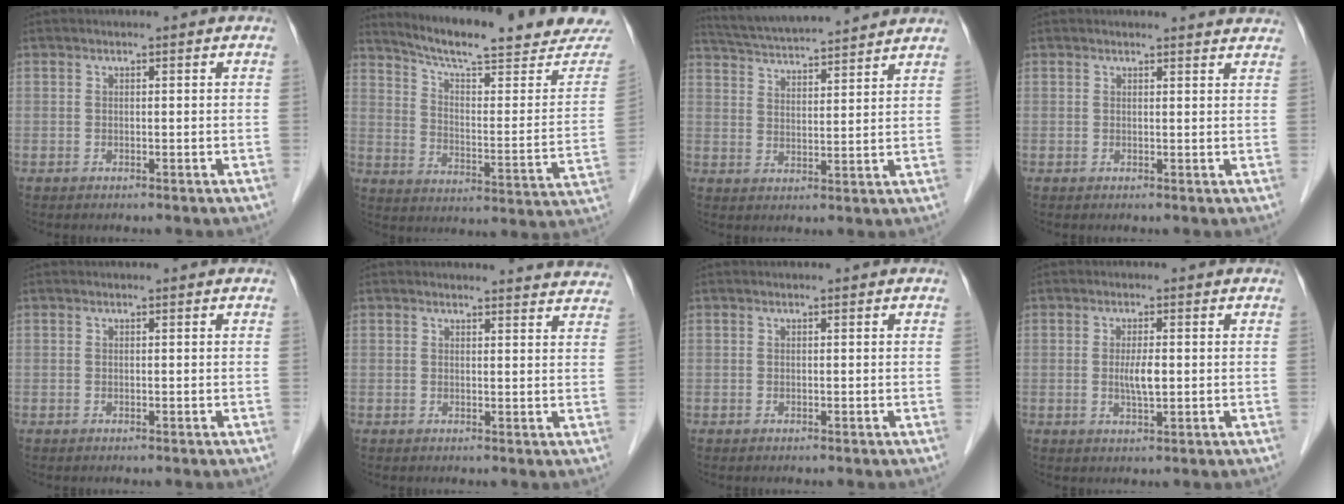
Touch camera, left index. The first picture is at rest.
{"total": 21.8, "force": [19.7, 2.0, 9.0], "torque": [-0.132, -0.052, 0.262]}
{"total": 15.6, "force": [14.4, 1.1, 5.9], "torque": [-0.111, 0.031, 0.219]}
{"total": 5.2, "force": [5.1, 0.5, 0.7], "torque": [-0.004, -0.005, 0.036]}
{"total": 0.0}
{"total": 9.0, "force": [8.9, 0.9, 0.8], "torque": [0.014, -0.025, 0.070]}
{"total": 0.0}
{"total": 3.0, "force": [-0.1, 0.5, 3.0], "torque": [-0.058, -0.004, 0.000]}